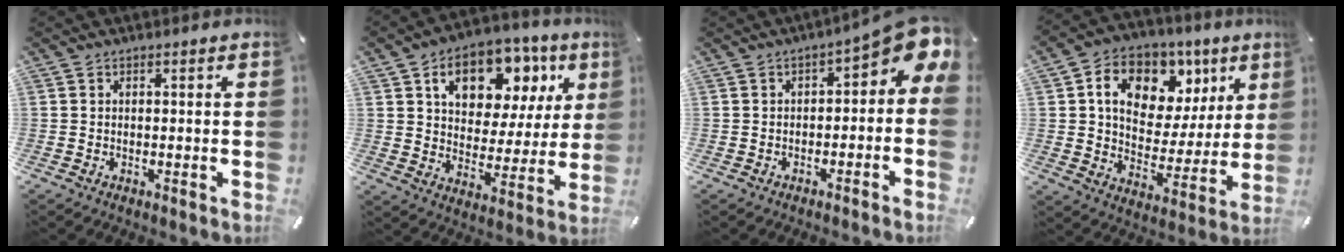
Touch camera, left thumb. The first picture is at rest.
{"total": 15.6, "force": [7.9, 10.3, 8.5], "torque": [-0.129, -0.034, 0.137]}
{"total": 8.3, "force": [2.6, 3.7, 7.0], "torque": [-0.090, -0.025, 0.044]}
{"total": 14.5, "force": [6.7, 10.7, 7.2], "torque": [-0.110, -0.032, 0.120]}